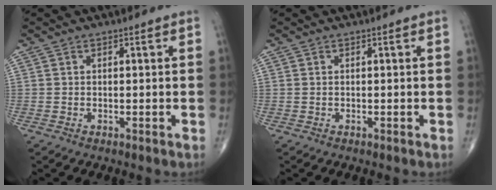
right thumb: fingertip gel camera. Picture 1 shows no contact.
{"total": 0.0}